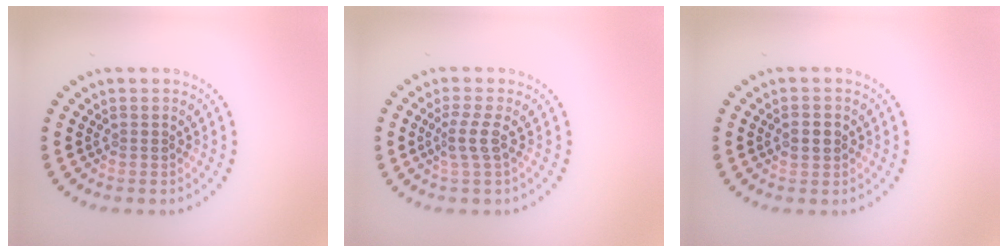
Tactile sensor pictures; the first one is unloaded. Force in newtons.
{"total": 1.9, "press": 1.3, "slide": 1.3}
{"total": 1.5, "press": 1.5, "slide": 0.1}